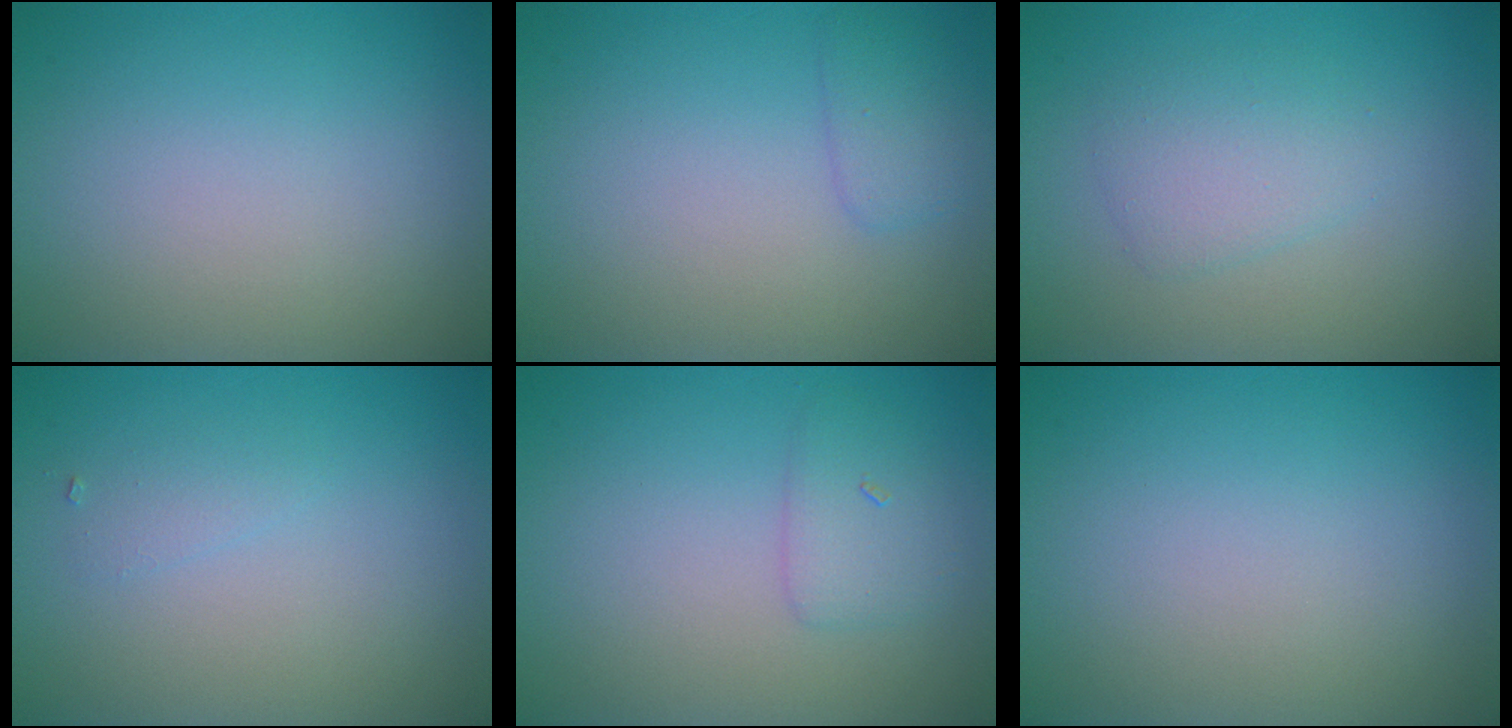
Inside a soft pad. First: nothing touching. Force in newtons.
{"total": 1.6, "press": 1.6, "slide": 0.1}
{"total": 2.4, "press": 2.4, "slide": 0.0}
{"total": 0.8, "press": 0.8, "slide": 0.0}
{"total": 1.8, "press": 1.8, "slide": 0.1}
{"total": 0.0}